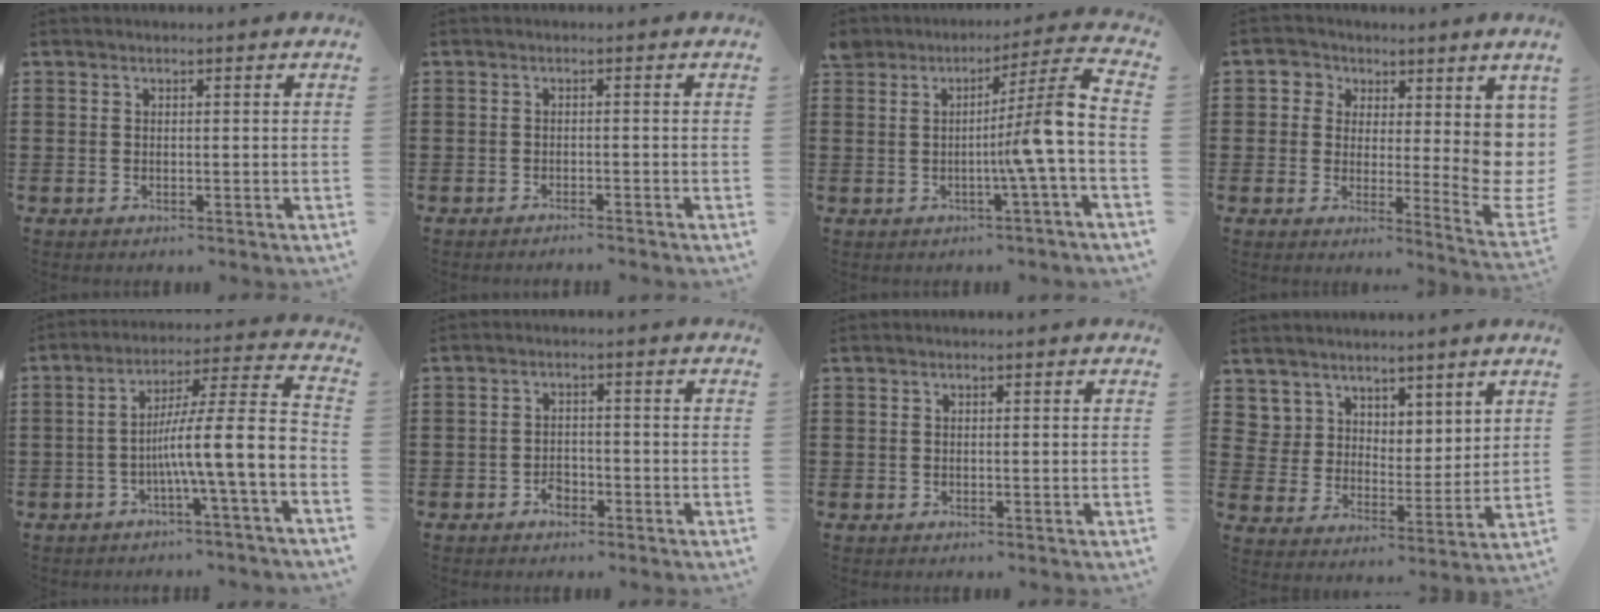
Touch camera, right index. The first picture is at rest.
{"total": 1.1, "force": [-1.1, -0.1, 0.1], "torque": [-0.005, 0.001, -0.023]}
{"total": 8.2, "force": [-1.8, -1.2, 7.9], "torque": [-0.121, -0.027, -0.040]}
{"total": 5.7, "force": [2.3, 4.5, 2.7], "torque": [-0.042, -0.024, 0.041]}
{"total": 11.1, "force": [-2.9, 0.9, 10.7], "torque": [-0.179, -0.023, -0.058]}
{"total": 2.1, "force": [-1.5, 1.2, 1.0], "torque": [-0.023, 0.001, -0.030]}
{"total": 0.0}
{"total": 5.8, "force": [5.1, 2.7, -0.8], "torque": [-0.017, -0.030, 0.096]}